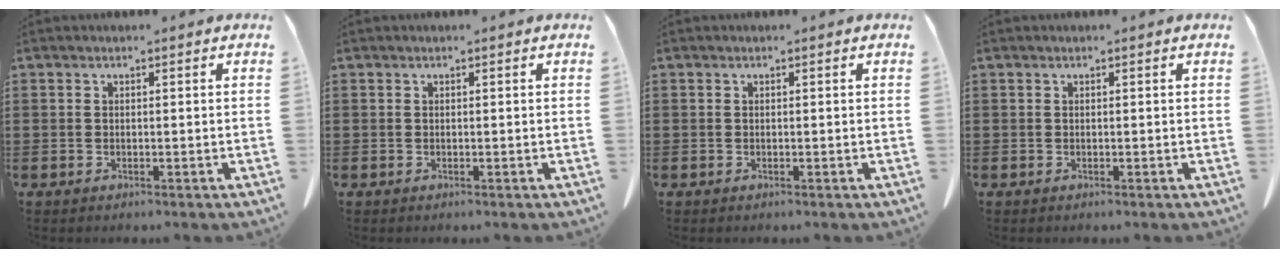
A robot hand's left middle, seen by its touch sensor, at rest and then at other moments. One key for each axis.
{"total": 0.0}
{"total": 0.0}
{"total": 0.0}